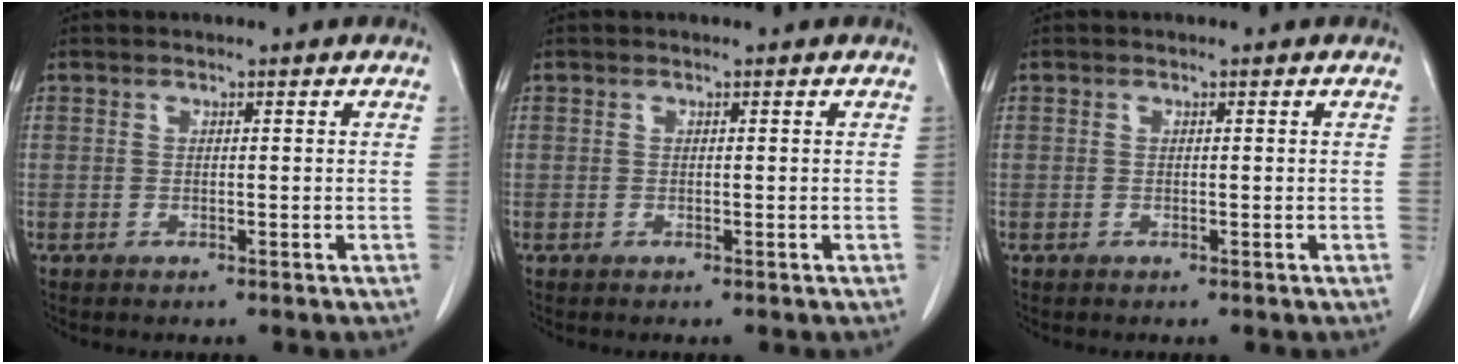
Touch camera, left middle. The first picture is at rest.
{"total": 0.0}
{"total": 0.0}